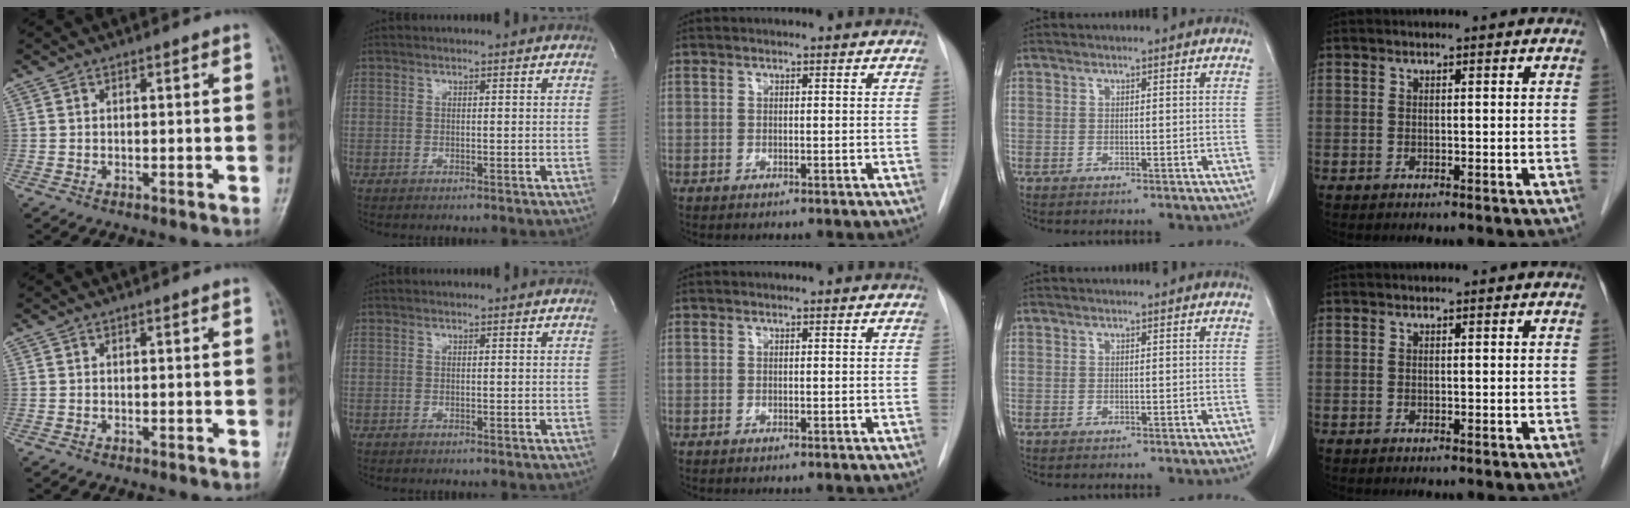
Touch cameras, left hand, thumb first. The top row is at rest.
{}